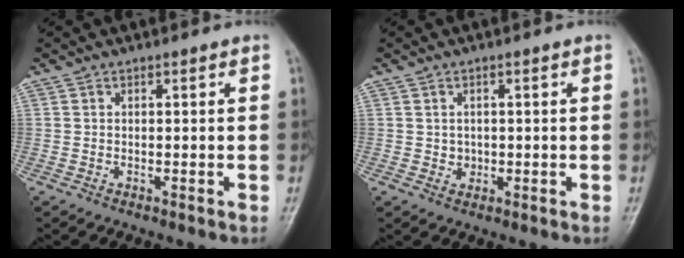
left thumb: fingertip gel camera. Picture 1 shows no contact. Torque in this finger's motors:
{"motor_torque": [-0.34, 0.15, -0.05, -0.10, 0.00]}